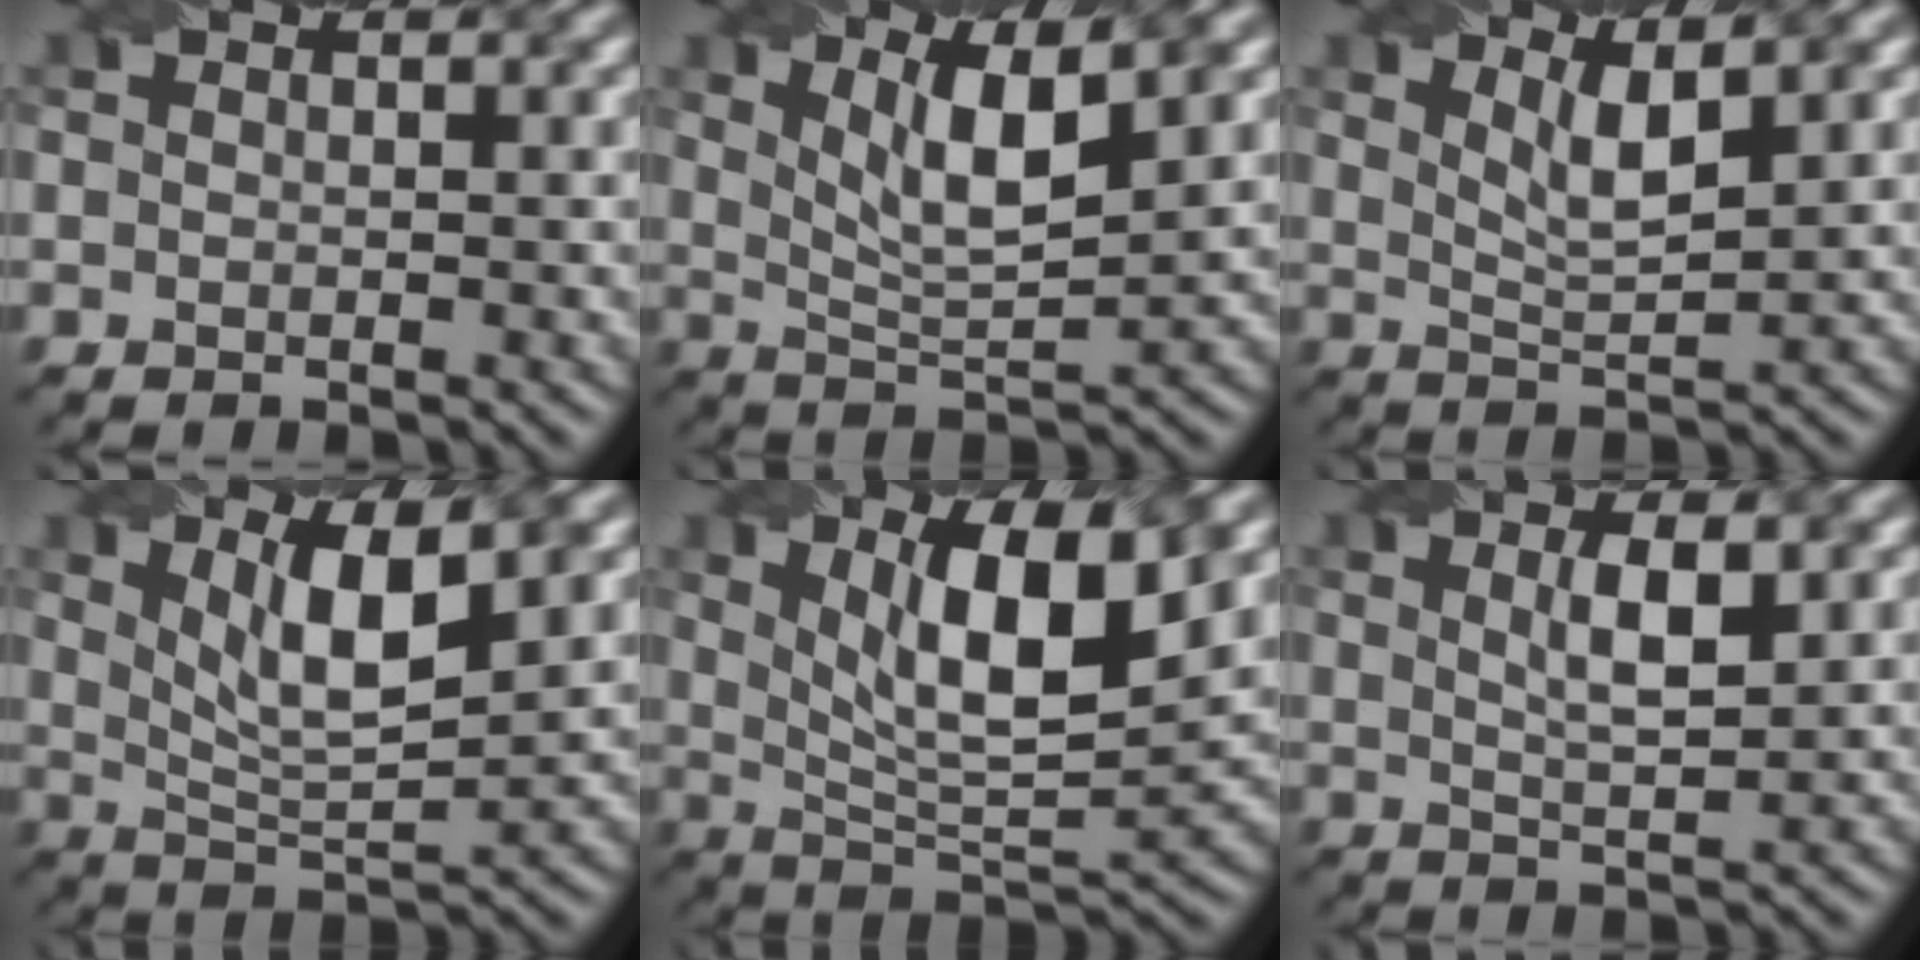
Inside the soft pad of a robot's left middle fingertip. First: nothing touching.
{"total": 5.6, "force": [2.9, 1.4, 4.6], "torque": [-0.081, 0.002, 0.048]}
{"total": 3.4, "force": [2.1, 0.8, 2.5], "torque": [-0.044, -0.002, 0.036]}
{"total": 6.3, "force": [3.0, 1.7, 5.3], "torque": [-0.091, 0.002, 0.050]}
{"total": 9.1, "force": [3.7, 2.6, 7.9], "torque": [-0.136, -0.004, 0.066]}
{"total": 3.4, "force": [1.3, 0.8, 3.0], "torque": [-0.051, 0.000, 0.023]}